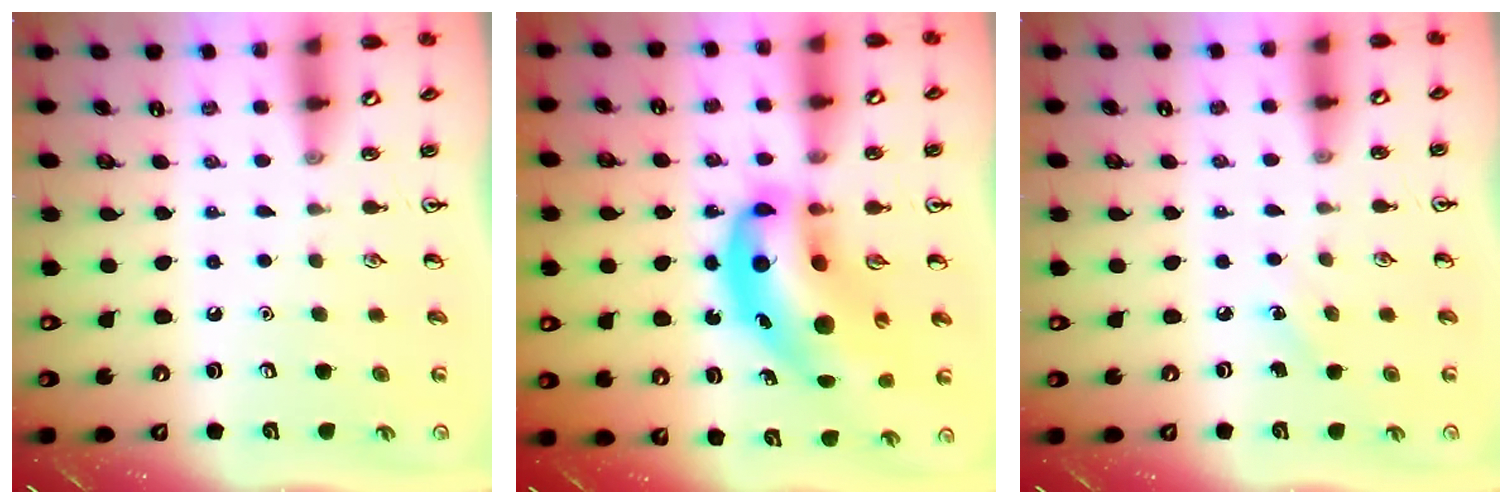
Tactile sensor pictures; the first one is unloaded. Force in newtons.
{"total": 18.7, "press": 18.0, "slide": 5.3}
{"total": 3.6, "press": 3.4, "slide": 1.3}